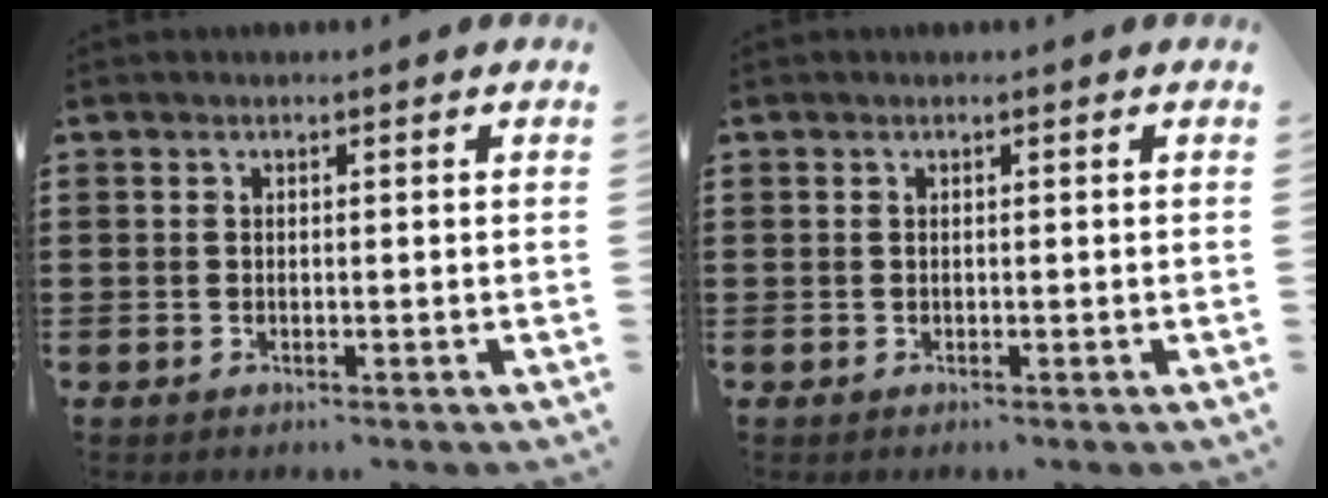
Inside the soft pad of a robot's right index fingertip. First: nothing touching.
{"total": 0.0}